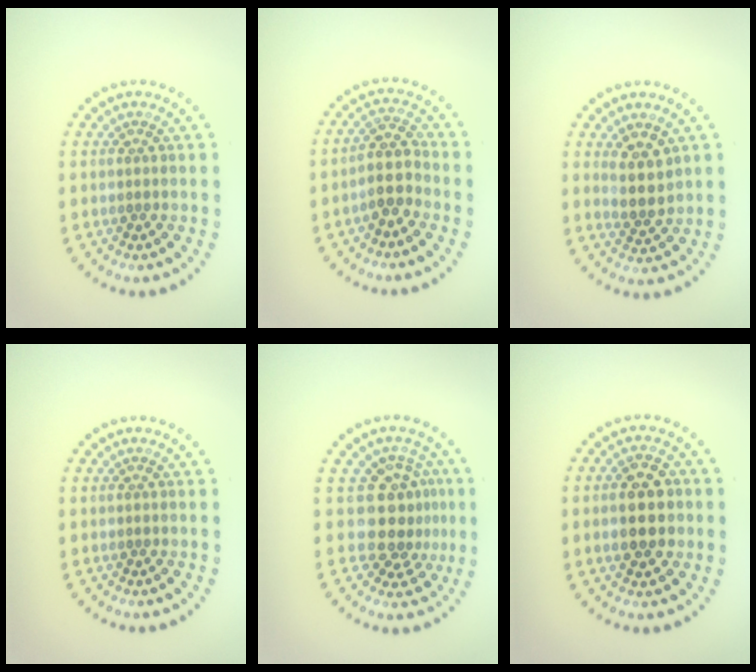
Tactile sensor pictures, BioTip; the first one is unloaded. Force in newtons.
{"total": 2.8, "press": 2.4, "slide": 1.5}
{"total": 3.0, "press": 2.7, "slide": 1.3}
{"total": 0.0}
{"total": 3.8, "press": 2.9, "slide": 2.5}
{"total": 4.6, "press": 4.6, "slide": 0.3}